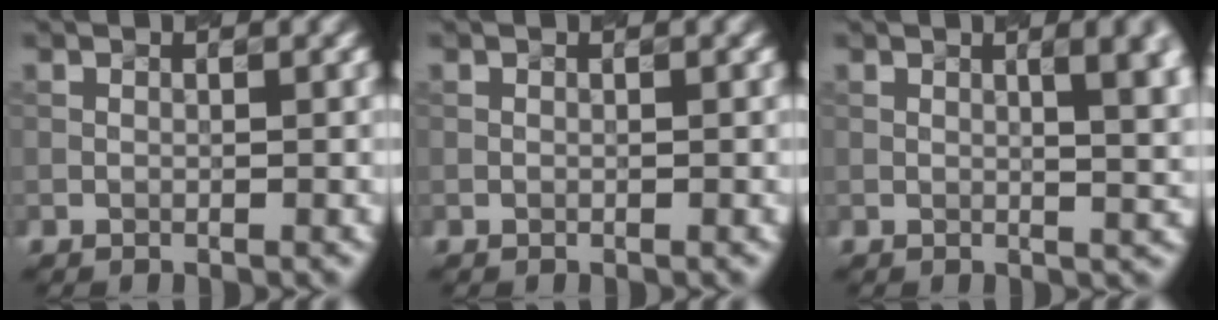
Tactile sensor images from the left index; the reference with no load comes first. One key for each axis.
{"total": 0.0}
{"total": 6.9, "fx": 1.7, "fy": 2.6, "fz": 6.1, "tx": -0.034, "ty": 0.017, "tz": 0.027}